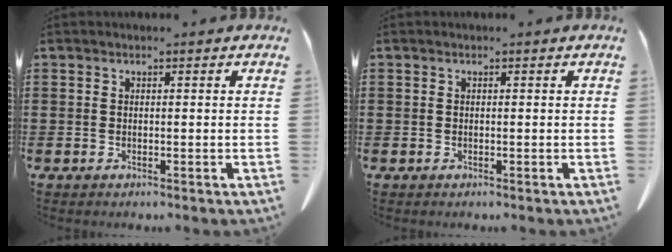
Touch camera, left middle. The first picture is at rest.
{"total": 0.0}